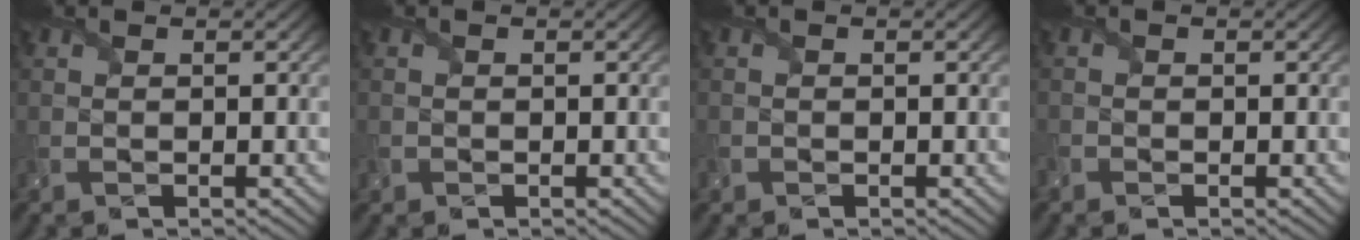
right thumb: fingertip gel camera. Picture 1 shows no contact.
{"total": 1.0, "force": [-0.3, 0.9, 0.0], "torque": [0.004, -0.004, -0.009]}
{"total": 1.0, "force": [-0.5, 0.9, 0.0], "torque": [0.002, -0.005, -0.012]}
{"total": 1.1, "force": [-0.8, 0.8, 0.1], "torque": [-0.004, -0.004, -0.019]}